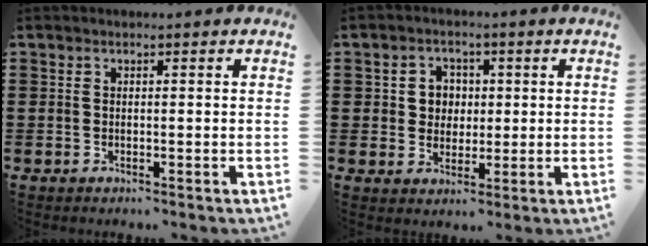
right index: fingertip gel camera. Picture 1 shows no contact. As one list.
[{"total": 4.0, "force": [0.5, 3.8, 1.3], "torque": [-0.042, 0.013, 0.004]}]